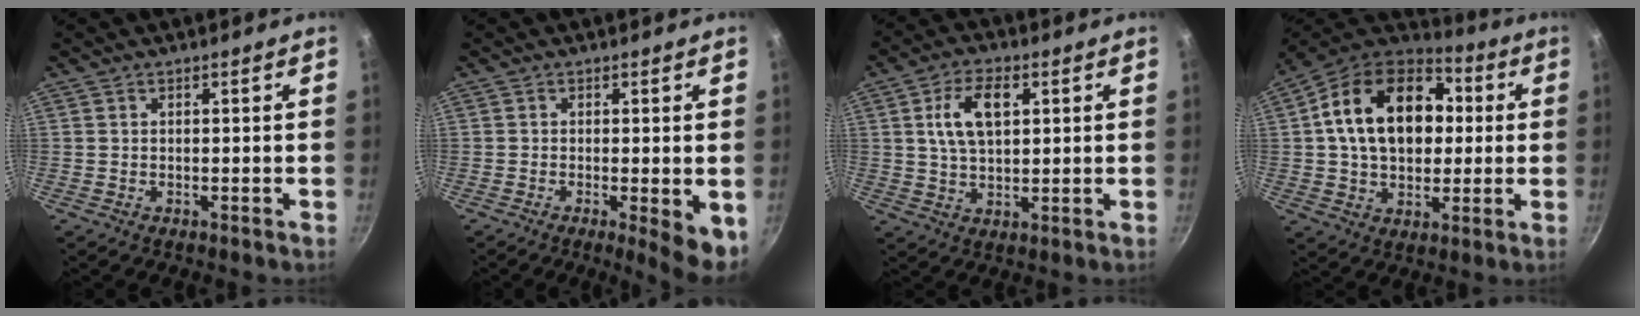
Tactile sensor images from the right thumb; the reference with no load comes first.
{"total": 6.2, "force": [-1.5, 1.5, 5.8], "torque": [-0.070, -0.007, -0.016]}
{"total": 9.2, "force": [2.5, 5.2, 7.2], "torque": [-0.116, 0.004, 0.044]}
{"total": 21.9, "force": [3.3, 15.2, 15.4], "torque": [-0.229, 0.029, 0.043]}